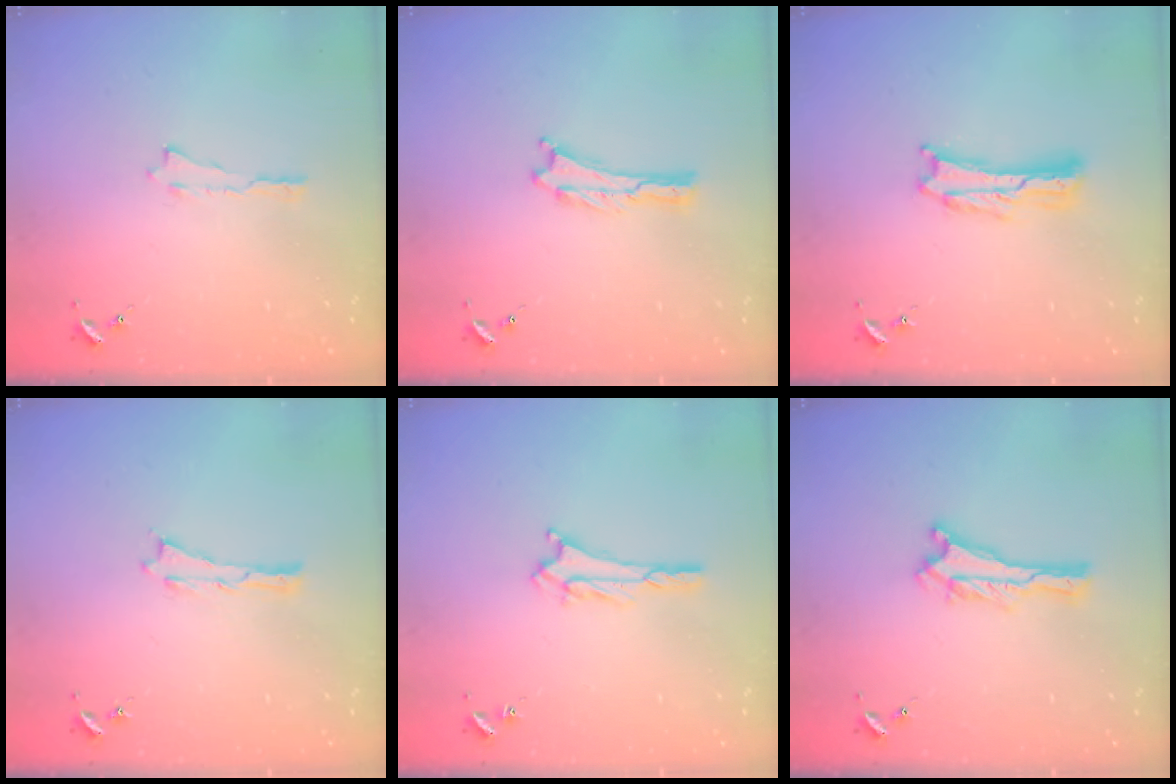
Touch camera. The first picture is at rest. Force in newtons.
{"total": 0.0}
{"total": 2.4, "press": 2.4, "slide": 0.3}
{"total": 0.0}
{"total": 2.4, "press": 2.4, "slide": 0.4}
{"total": 0.0}